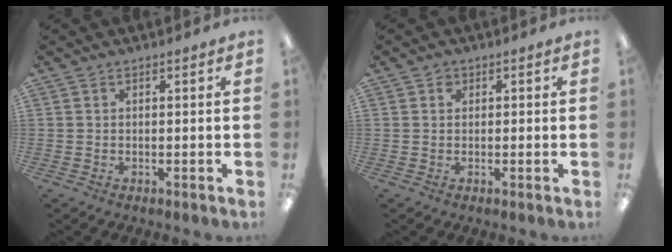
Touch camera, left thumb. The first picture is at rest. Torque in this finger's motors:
{"motor_torque": [0.07, -0.03, 0.28, -0.10, 0.00]}